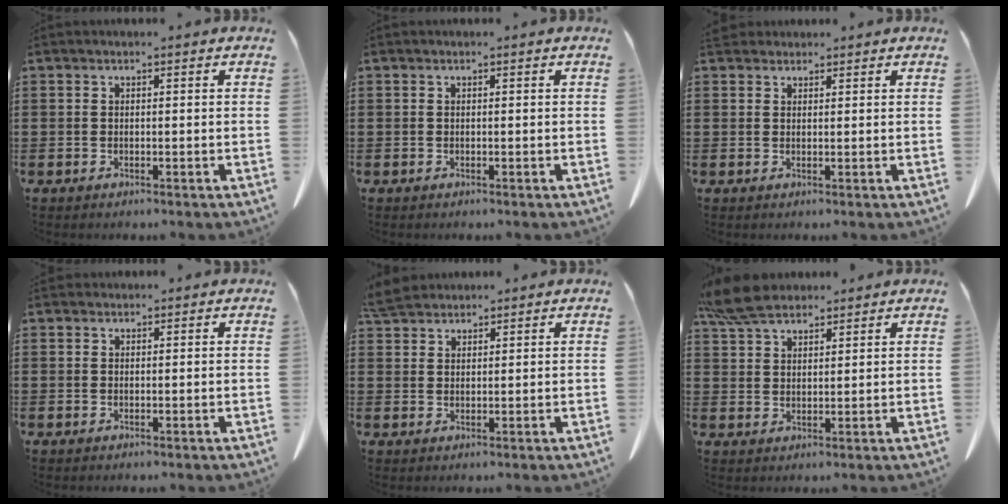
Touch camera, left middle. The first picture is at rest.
{"total": 0.0}
{"total": 2.1, "force": [1.9, 0.9, 0.4], "torque": [-0.014, 0.003, 0.039]}
{"total": 0.8, "force": [0.7, 0.3, 0.0], "torque": [-0.003, 0.000, 0.016]}
{"total": 4.2, "force": [3.8, 0.9, 1.4], "torque": [-0.040, -0.003, 0.075]}
{"total": 7.1, "force": [5.9, 2.3, 3.1], "torque": [-0.079, -0.004, 0.114]}